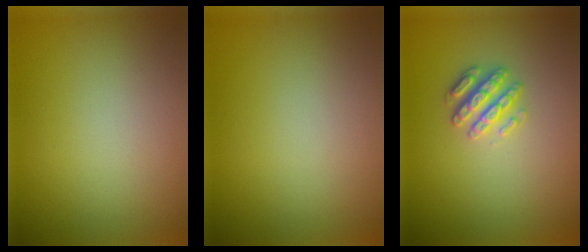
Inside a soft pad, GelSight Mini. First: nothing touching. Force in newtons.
{"total": 0.0}
{"total": 2.8, "press": 2.7, "slide": 0.6}